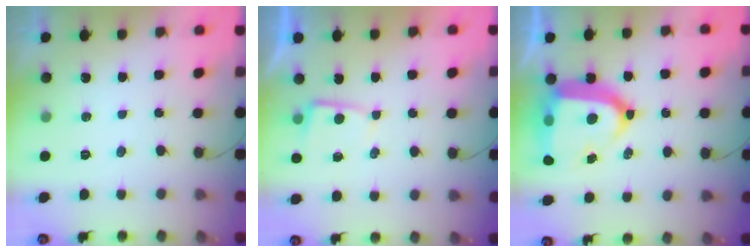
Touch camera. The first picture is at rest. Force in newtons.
{"total": 3.0, "press": 3.0, "slide": 0.3}
{"total": 20.5, "press": 20.4, "slide": 1.8}